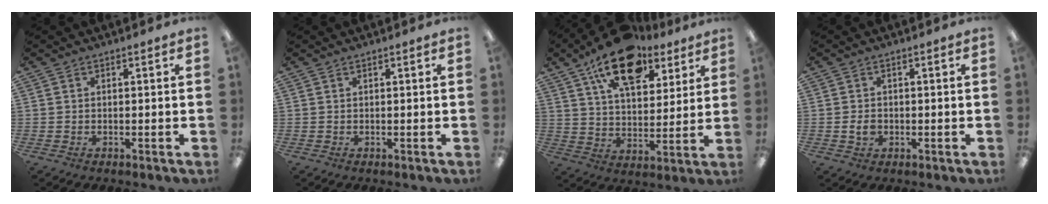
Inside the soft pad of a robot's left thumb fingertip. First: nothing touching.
{"total": 0.0}
{"total": 17.3, "force": [11.2, 9.0, 9.6], "torque": [-0.152, -0.051, 0.197]}
{"total": 2.5, "force": [-0.3, 1.9, 1.5], "torque": [-0.027, 0.003, -0.005]}